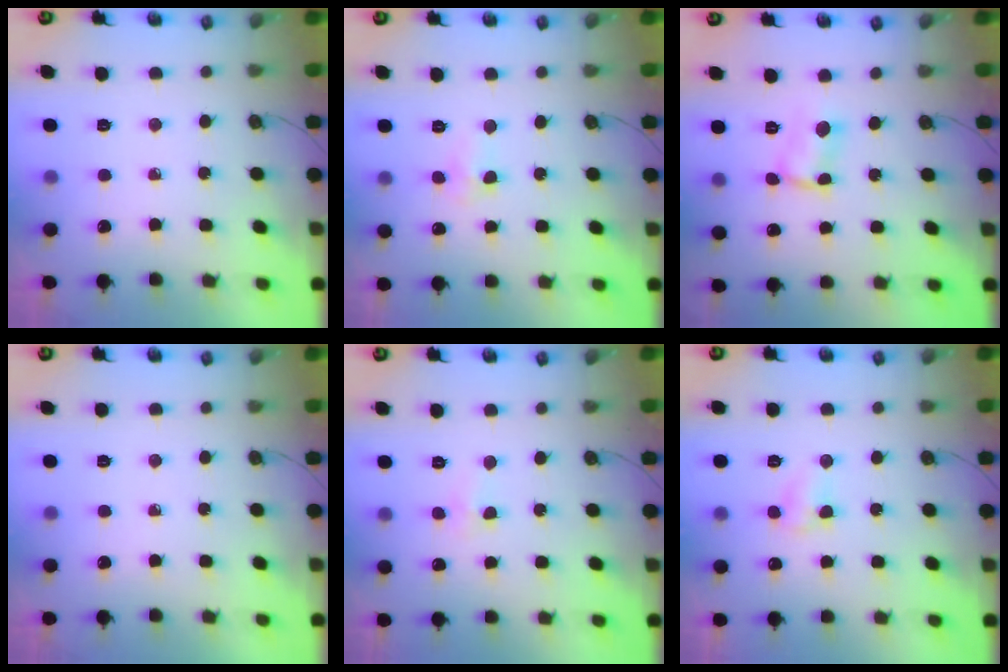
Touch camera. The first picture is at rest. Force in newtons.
{"total": 4.3, "press": 4.2, "slide": 0.7}
{"total": 2.3, "press": 2.3, "slide": 0.1}
{"total": 0.0}
{"total": 3.4, "press": 2.9, "slide": 1.6}
{"total": 3.7, "press": 3.7, "slide": 0.3}